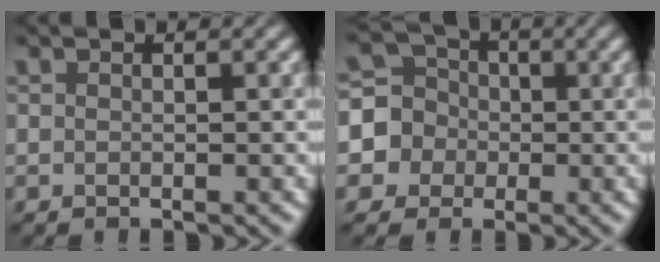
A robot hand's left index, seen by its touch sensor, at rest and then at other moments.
{"total": 4.5, "force": [-0.8, 4.4, 0.5], "torque": [0.005, 0.018, -0.038]}